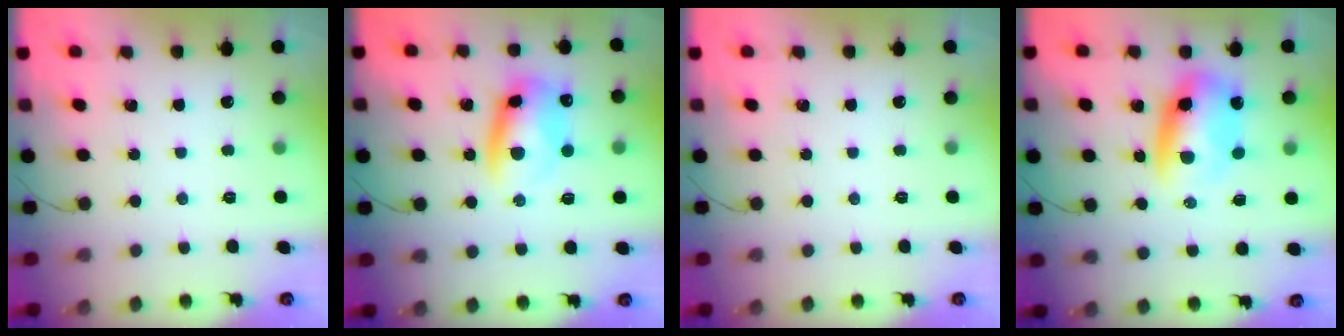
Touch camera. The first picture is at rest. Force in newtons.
{"total": 10.6, "press": 10.4, "slide": 2.3}
{"total": 0.0}
{"total": 9.2, "press": 9.0, "slide": 2.0}